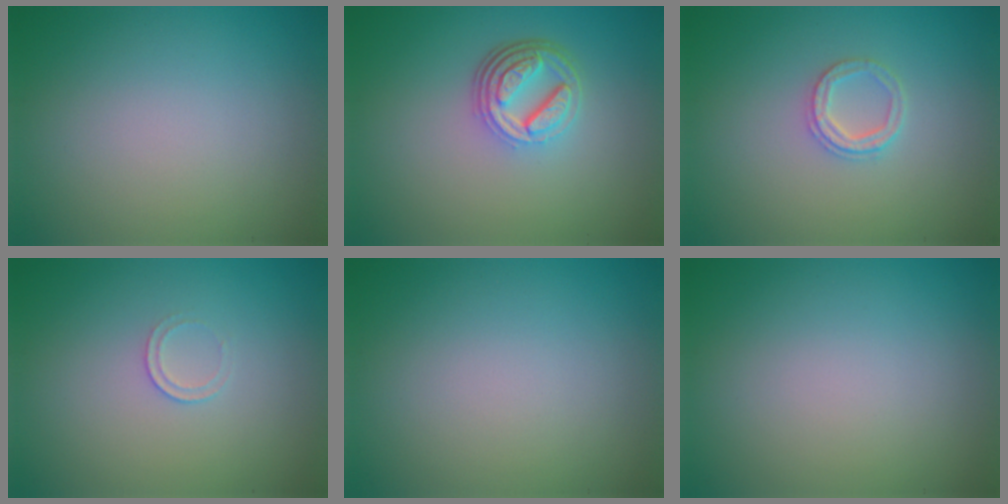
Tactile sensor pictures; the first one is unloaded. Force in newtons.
{"total": 4.7, "press": 3.4, "slide": 3.2}
{"total": 2.1, "press": 2.0, "slide": 0.4}
{"total": 0.7, "press": 0.3, "slide": 0.6}
{"total": 0.0}
{"total": 0.0}